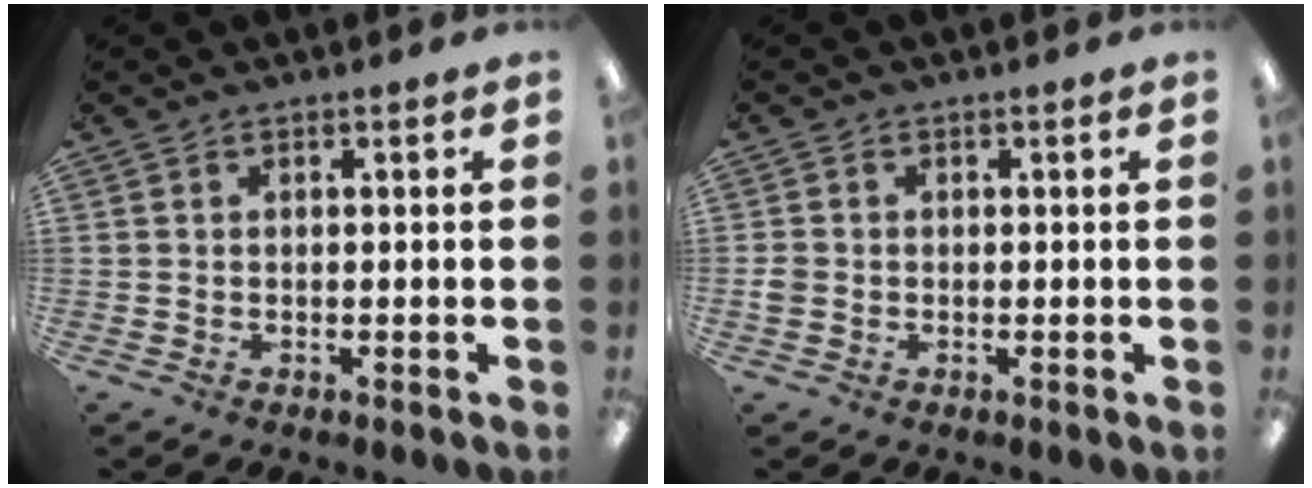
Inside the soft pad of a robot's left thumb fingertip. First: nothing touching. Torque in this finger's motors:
{"motor_torque": [-0.10, 0.04, 0.02, -0.04, 0.00]}